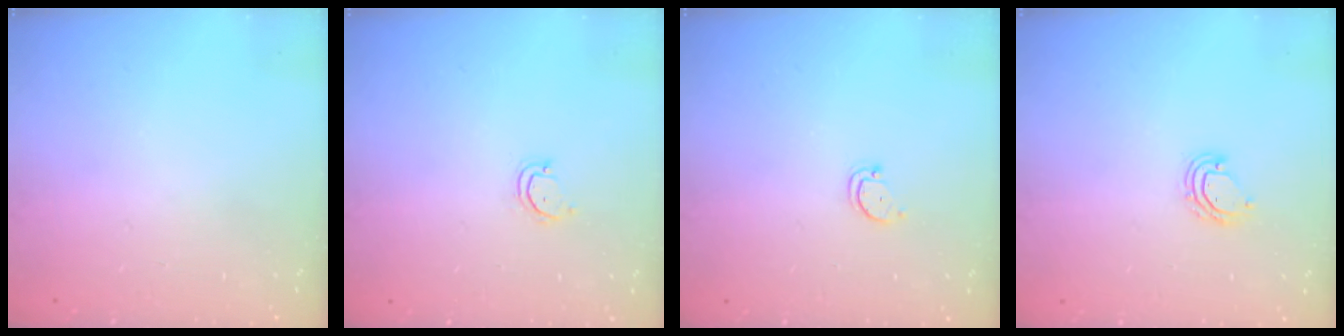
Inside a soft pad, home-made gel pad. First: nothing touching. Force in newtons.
{"total": 2.9, "press": 2.9, "slide": 0.3}
{"total": 2.3, "press": 2.3, "slide": 0.4}
{"total": 5.2, "press": 5.2, "slide": 0.4}